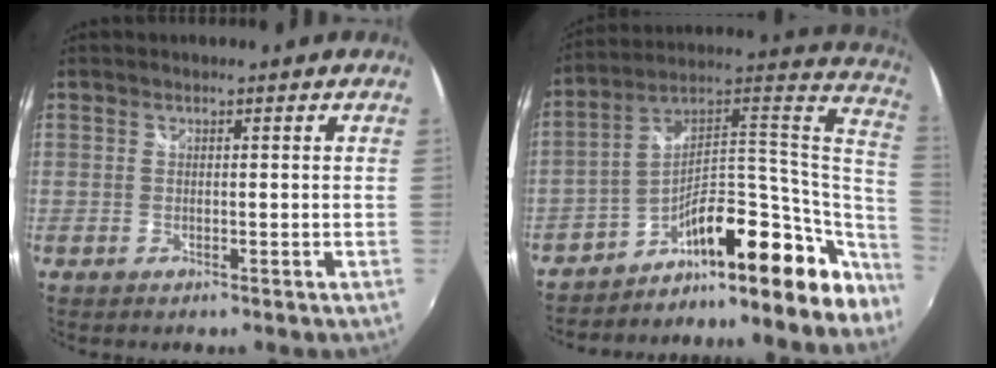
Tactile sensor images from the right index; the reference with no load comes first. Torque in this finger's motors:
{"motor_torque": [0.69, -0.69, 0.64, 0.06]}